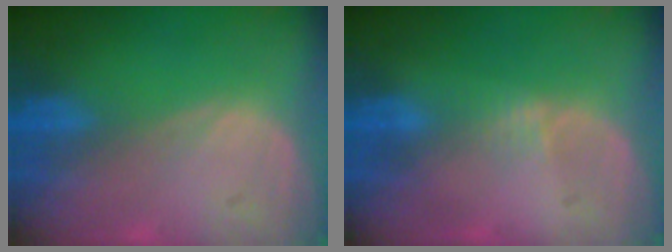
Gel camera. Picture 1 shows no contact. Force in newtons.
{"total": 1.3, "press": 1.1, "slide": 0.8}